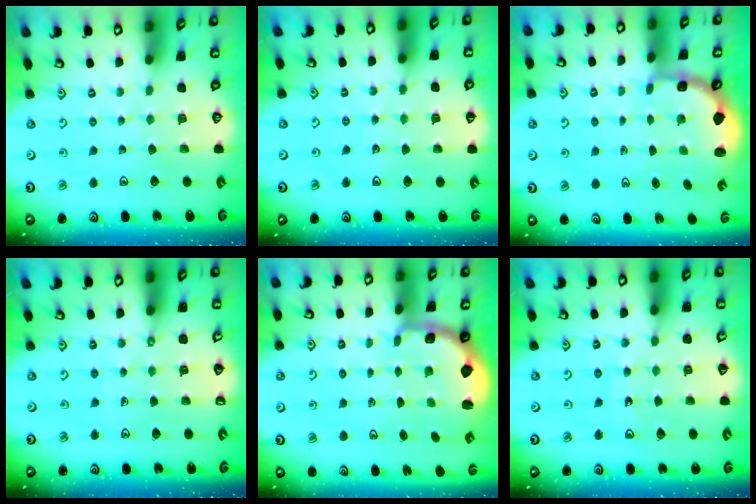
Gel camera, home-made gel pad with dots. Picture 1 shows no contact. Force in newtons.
{"total": 2.4, "press": 2.1, "slide": 1.2}
{"total": 2.7, "press": 2.0, "slide": 1.7}
{"total": 0.9, "press": 0.9, "slide": 0.1}
{"total": 2.4, "press": 1.2, "slide": 2.1}
{"total": 9.0, "press": 8.9, "slide": 1.6}